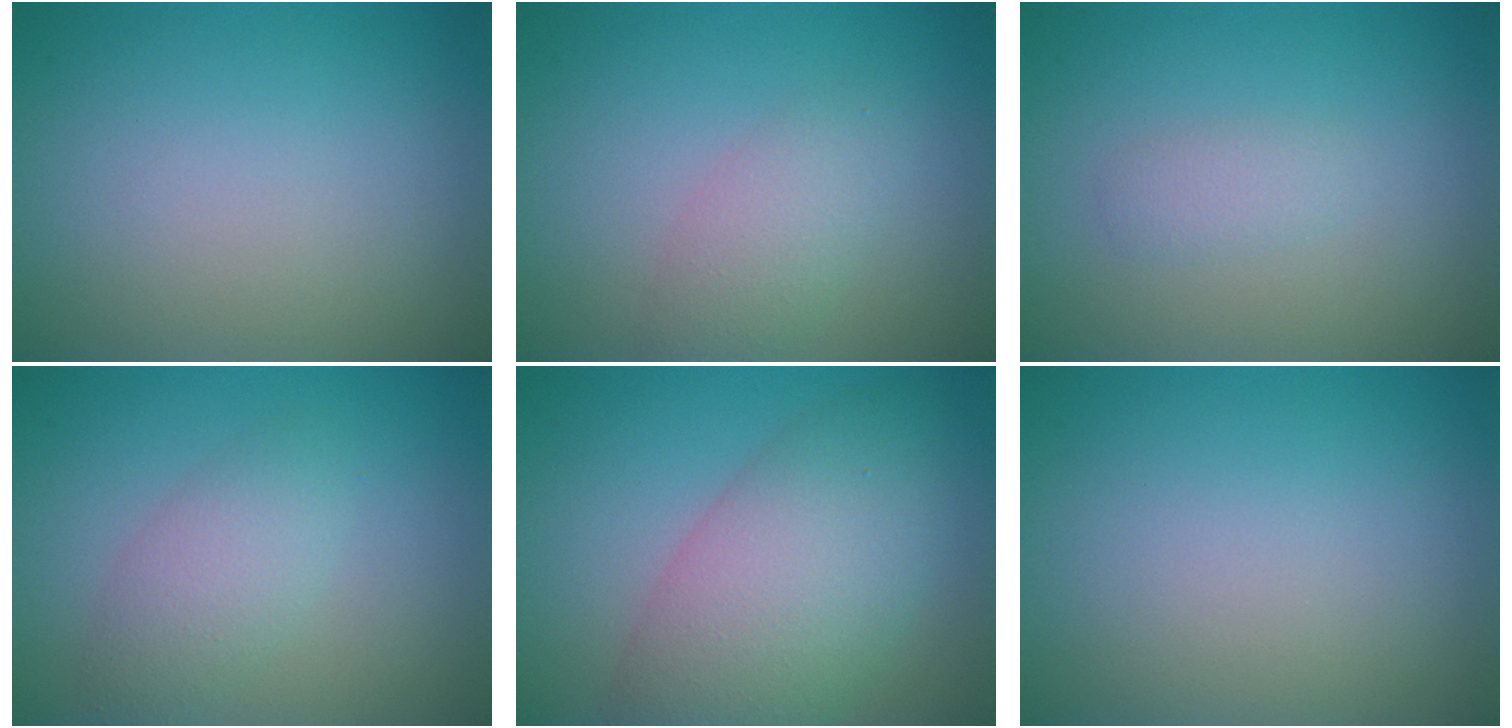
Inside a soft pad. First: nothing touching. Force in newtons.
{"total": 2.7, "press": 2.7, "slide": 0.1}
{"total": 1.2, "press": 1.2, "slide": 0.1}
{"total": 3.0, "press": 3.0, "slide": 0.0}
{"total": 8.0, "press": 8.0, "slide": 0.5}
{"total": 0.0}